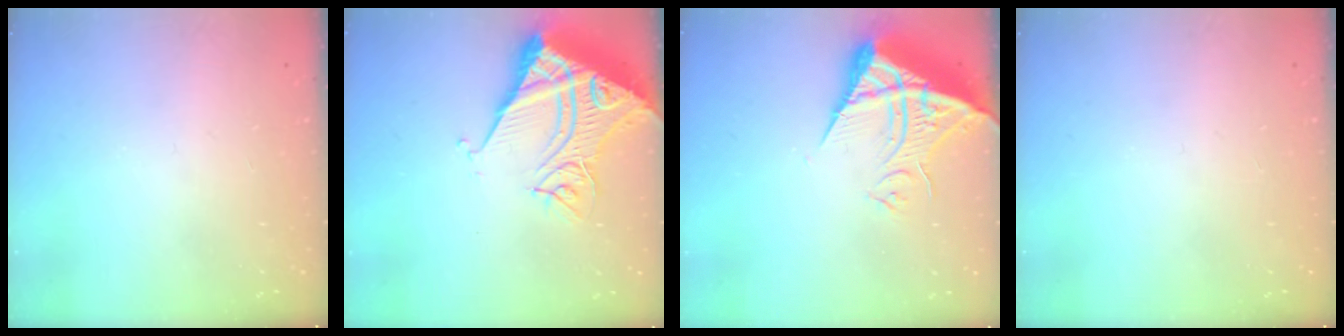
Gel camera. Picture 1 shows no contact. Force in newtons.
{"total": 16.3, "press": 16.2, "slide": 1.9}
{"total": 11.0, "press": 10.9, "slide": 1.2}
{"total": 0.0}